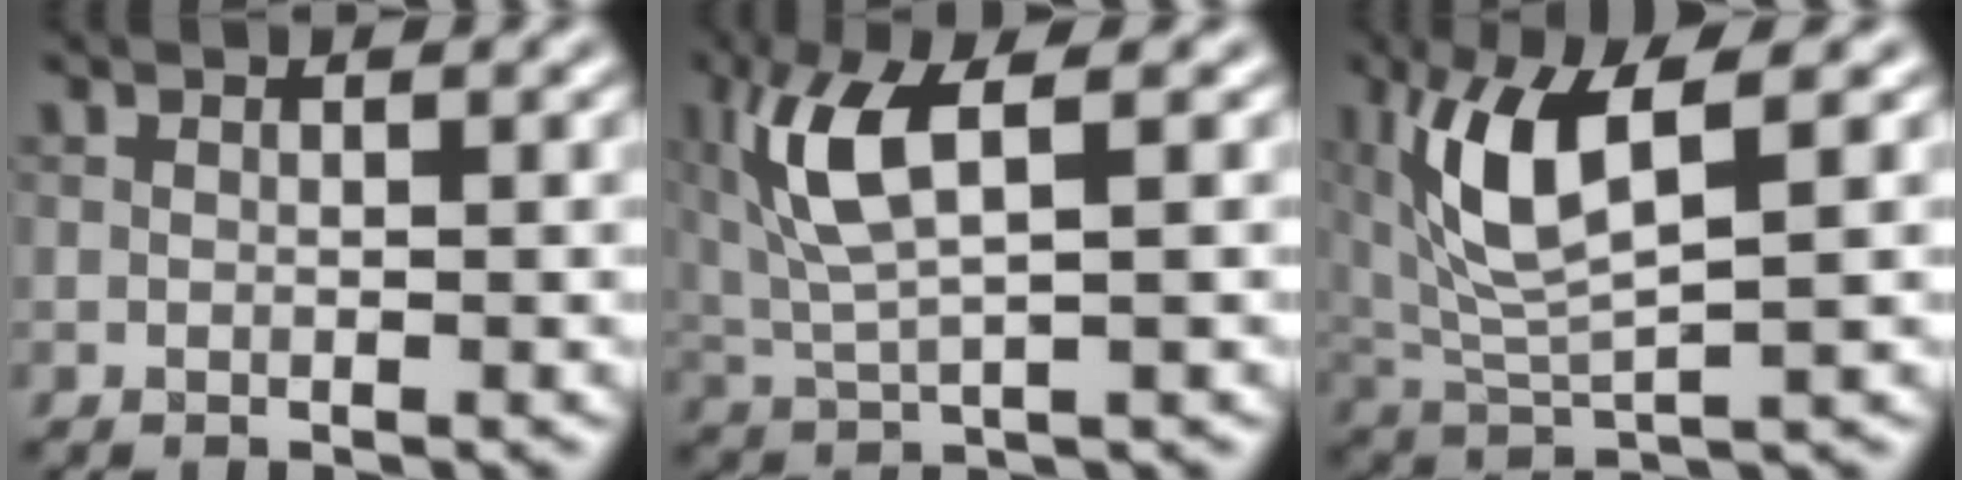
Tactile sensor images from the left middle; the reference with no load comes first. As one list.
[{"total": 5.9, "force": [1.9, 1.6, 5.3], "torque": [-0.127, 0.004, 0.039]}, {"total": 7.0, "force": [2.4, 2.0, 6.2], "torque": [-0.143, -0.002, 0.048]}]